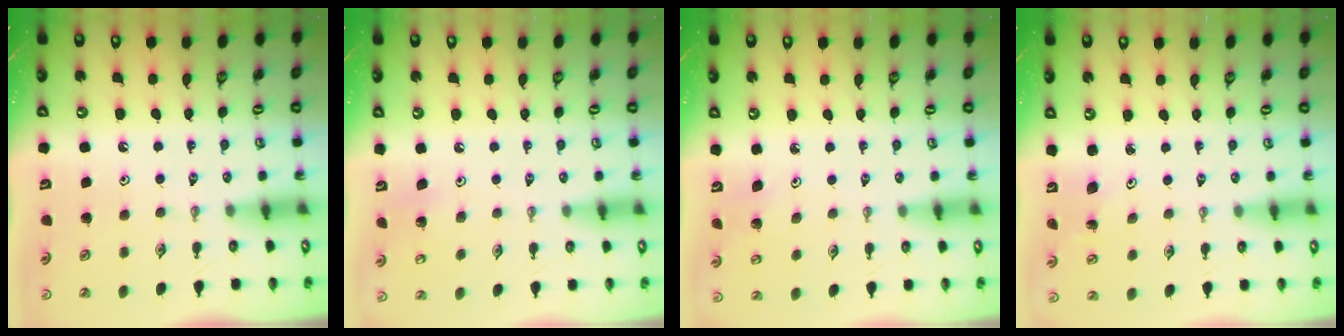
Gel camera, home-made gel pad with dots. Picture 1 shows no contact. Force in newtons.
{"total": 4.3, "press": 4.3, "slide": 0.3}
{"total": 2.3, "press": 2.3, "slide": 0.2}
{"total": 2.3, "press": 2.3, "slide": 0.3}